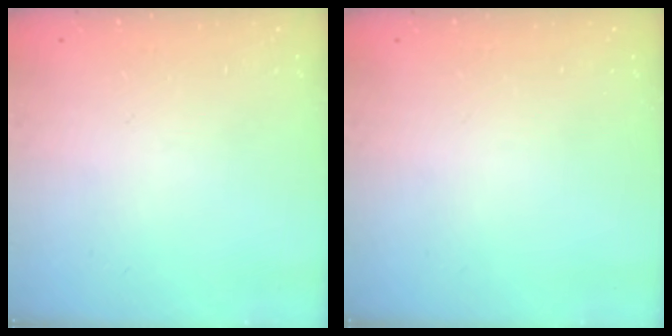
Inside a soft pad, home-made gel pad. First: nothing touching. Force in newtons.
{"total": 0.0}